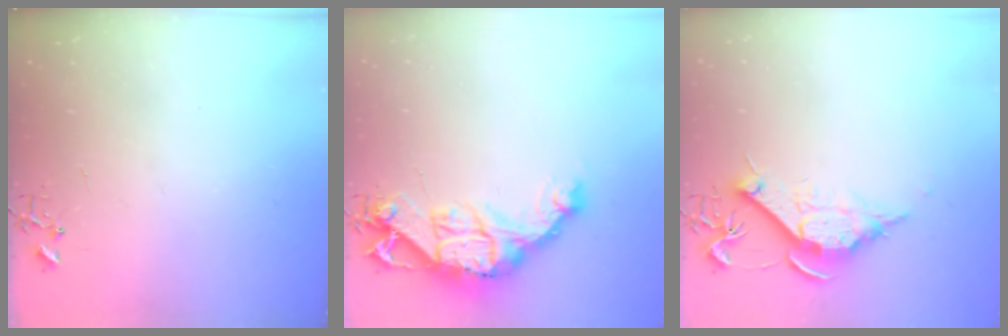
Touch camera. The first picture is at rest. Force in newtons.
{"total": 18.1, "press": 18.0, "slide": 2.0}
{"total": 10.8, "press": 10.8, "slide": 0.1}